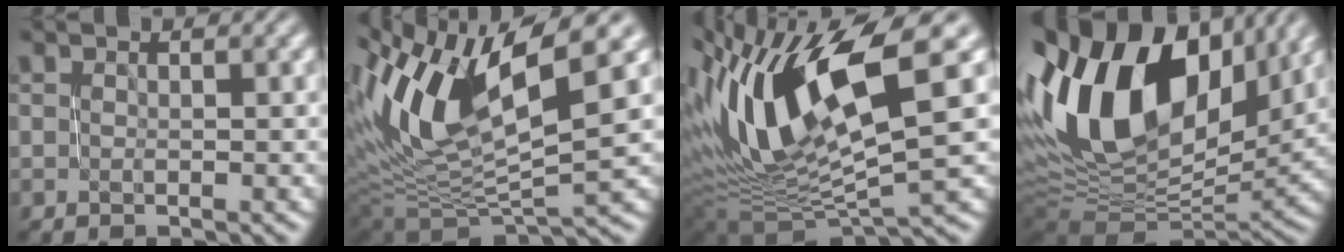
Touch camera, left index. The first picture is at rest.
{"total": 11.5, "force": [4.7, 4.3, 9.6], "torque": [-0.189, 0.012, 0.091]}
{"total": 12.6, "force": [3.3, 4.8, 11.1], "torque": [-0.226, 0.011, 0.064]}
{"total": 15.2, "force": [4.5, 9.2, 11.2], "torque": [-0.217, 0.018, 0.075]}